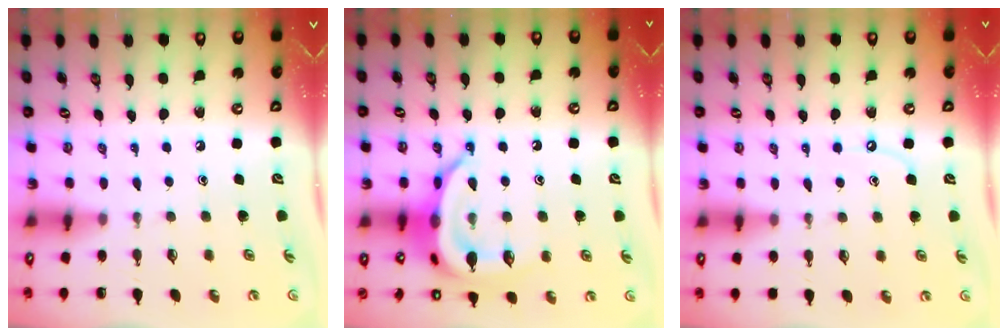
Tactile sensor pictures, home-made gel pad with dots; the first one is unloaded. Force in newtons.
{"total": 18.7, "press": 18.7, "slide": 0.3}
{"total": 4.7, "press": 4.7, "slide": 0.6}